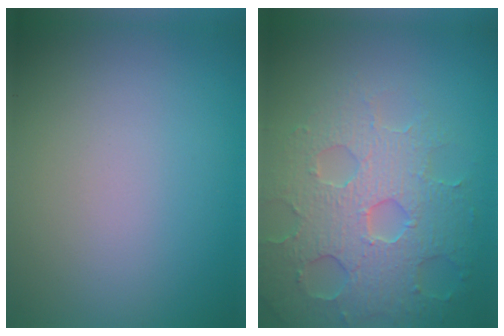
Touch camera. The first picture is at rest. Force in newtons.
{"total": 6.4, "press": 5.3, "slide": 3.6}